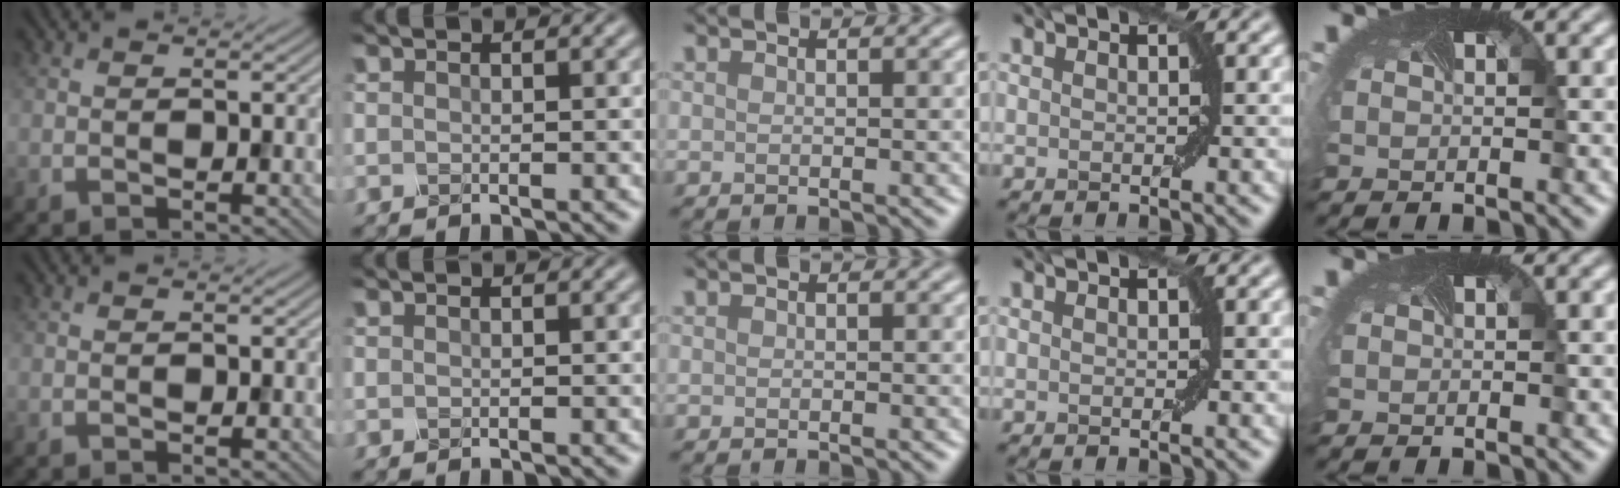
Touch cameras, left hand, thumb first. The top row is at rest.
{}